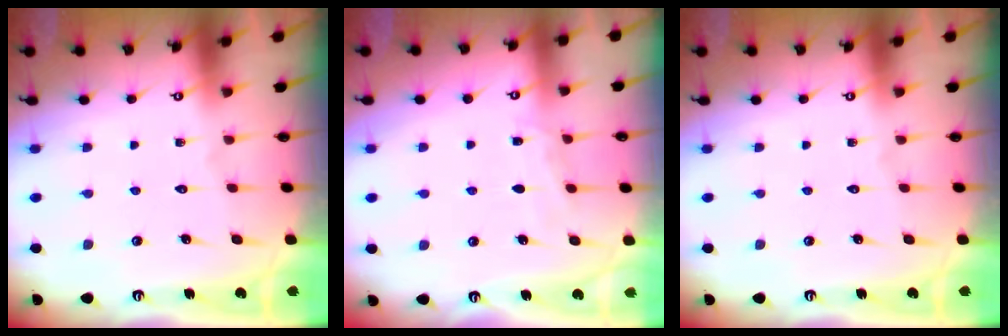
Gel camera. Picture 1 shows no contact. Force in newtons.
{"total": 4.8, "press": 4.8, "slide": 0.5}
{"total": 0.0}